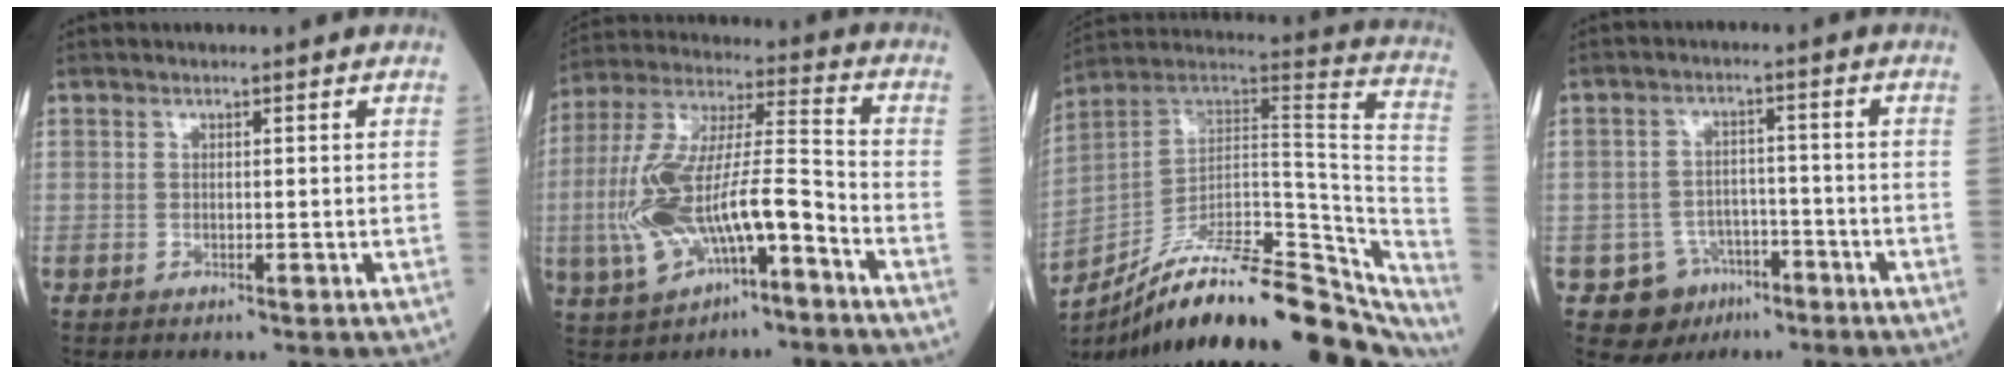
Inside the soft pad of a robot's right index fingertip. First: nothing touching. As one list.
[{"total": 15.8, "force": [-5.6, 4.3, 14.1], "torque": [-0.292, 0.013, -0.092]}, {"total": 31.4, "force": [-24.9, 8.7, 17.1], "torque": [-0.206, 0.019, -0.354]}, {"total": 6.5, "force": [-3.3, 5.6, 0.6], "torque": [-0.005, 0.012, -0.041]}]